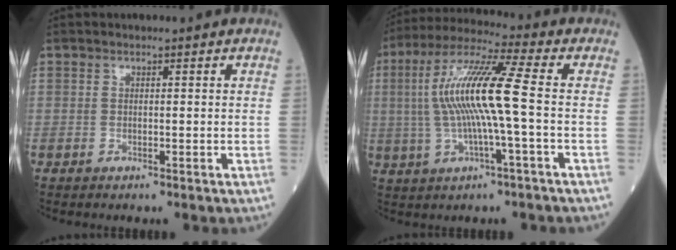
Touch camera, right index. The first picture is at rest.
{"total": 12.8, "force": [0.0, 0.1, 12.8], "torque": [-0.257, 0.015, -0.006]}